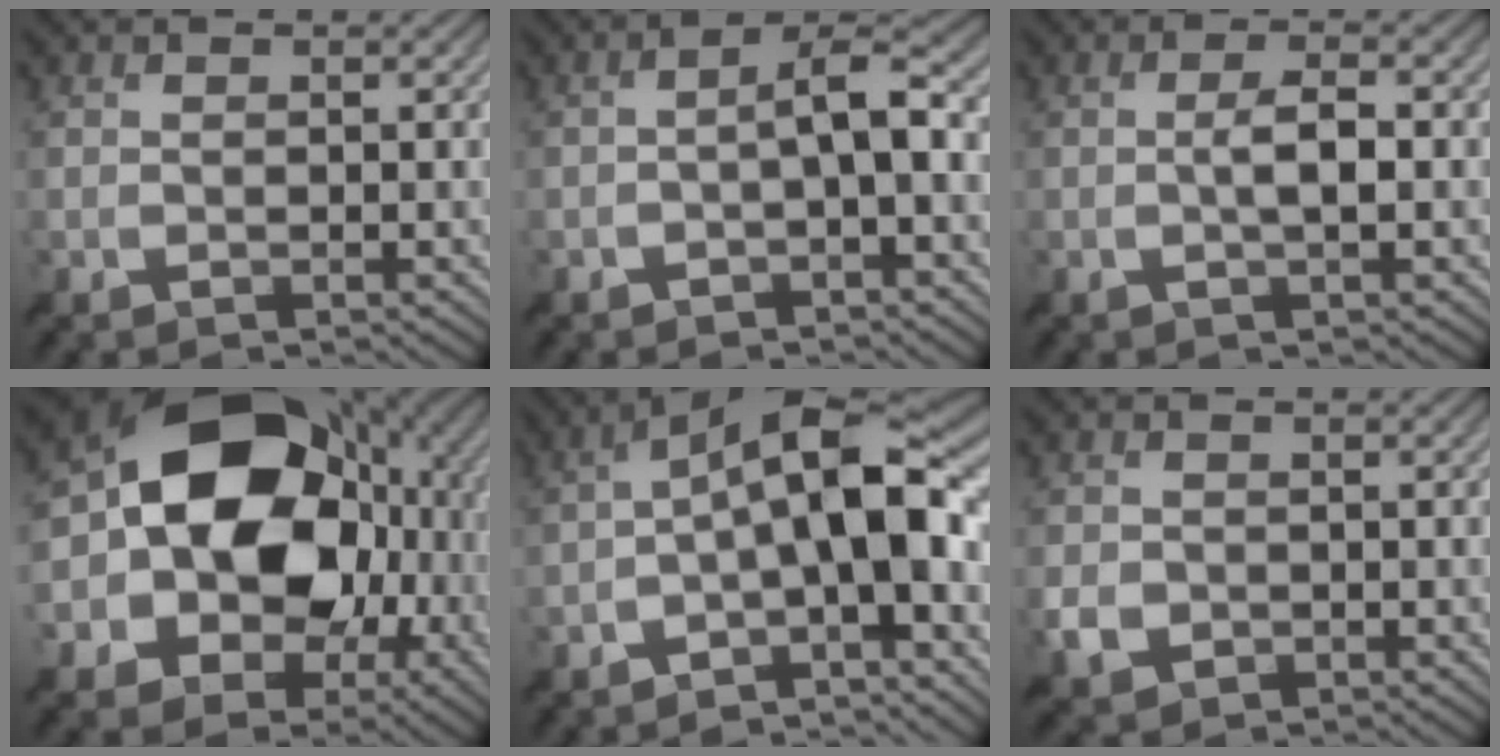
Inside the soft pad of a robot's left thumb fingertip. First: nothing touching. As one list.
[{"total": 5.1, "force": [-1.3, 1.2, 4.7], "torque": [-0.081, 0.019, -0.033]}, {"total": 3.4, "force": [-0.4, 0.6, 3.3], "torque": [-0.063, 0.006, -0.013]}, {"total": 19.0, "force": [-0.5, 14.7, 12.1], "torque": [-0.201, -0.014, -0.019]}, {"total": 13.7, "force": [-1.9, 4.4, 12.9], "torque": [-0.204, 0.028, -0.040]}, {"total": 3.0, "force": [-1.0, 2.4, 1.5], "torque": [-0.041, -0.008, -0.022]}]